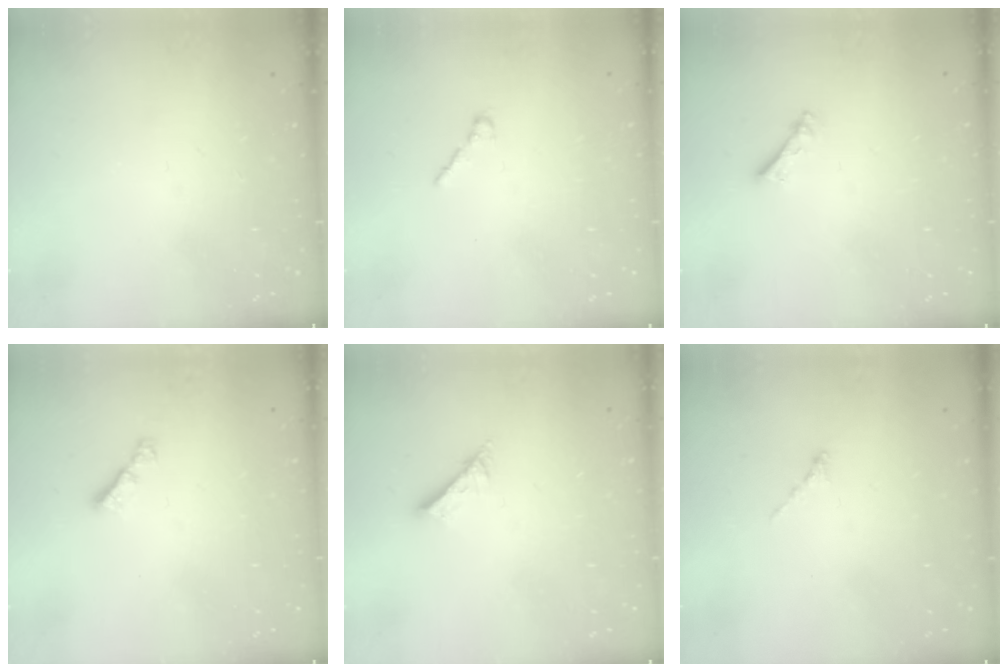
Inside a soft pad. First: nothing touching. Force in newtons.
{"total": 1.7, "press": 1.7, "slide": 0.5}
{"total": 2.5, "press": 2.4, "slide": 0.5}
{"total": 2.8, "press": 2.8, "slide": 0.7}
{"total": 7.9, "press": 7.8, "slide": 0.8}
{"total": 0.0}